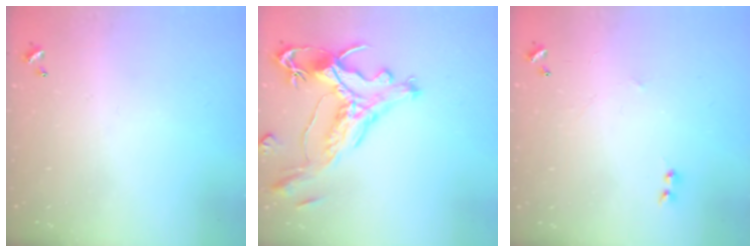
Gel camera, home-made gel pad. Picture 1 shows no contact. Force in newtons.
{"total": 2.1, "press": 1.6, "slide": 1.3}
{"total": 1.2, "press": 1.2, "slide": 0.3}